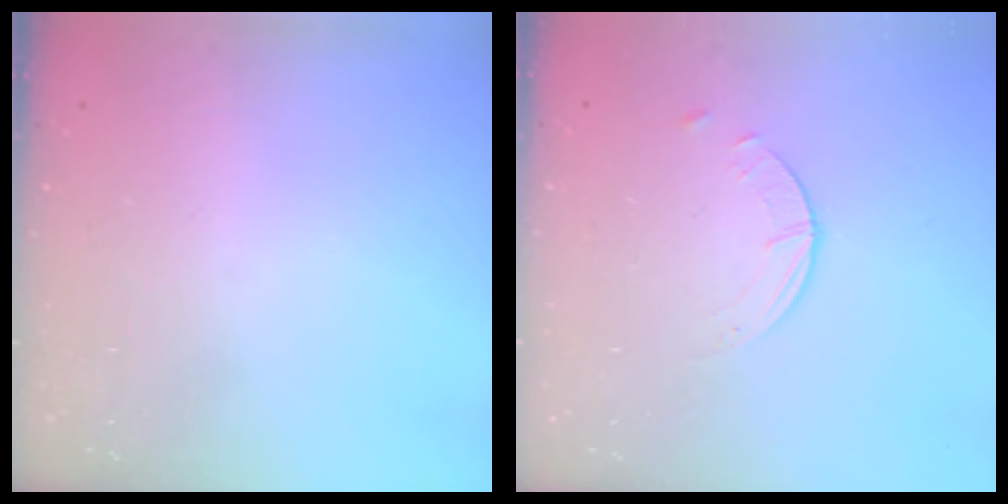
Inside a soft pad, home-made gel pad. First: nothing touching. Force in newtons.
{"total": 0.9, "press": 0.9, "slide": 0.1}